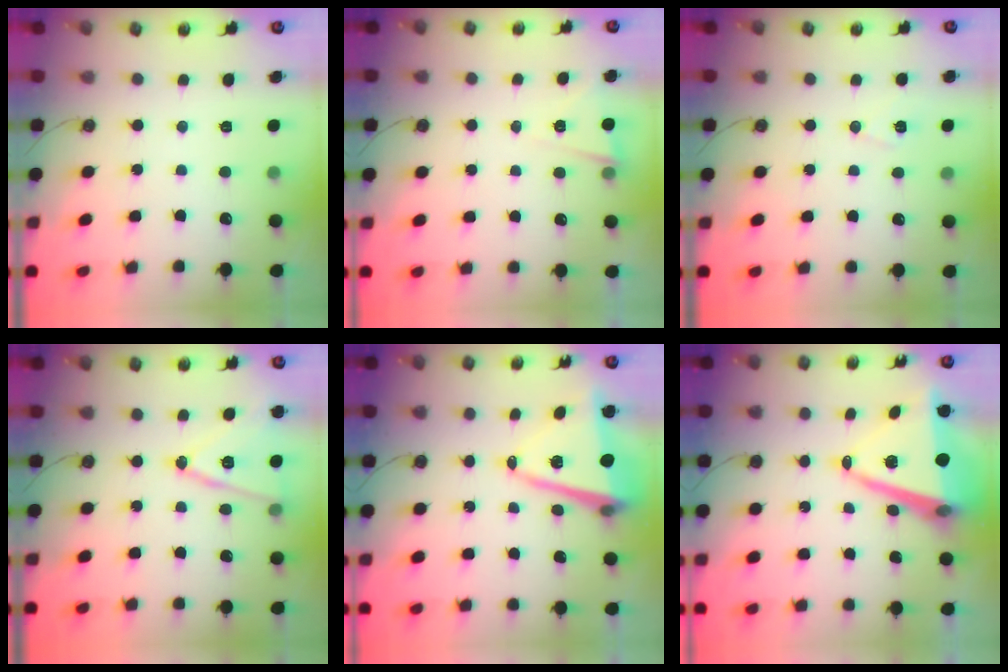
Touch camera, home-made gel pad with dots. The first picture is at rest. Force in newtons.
{"total": 2.8, "press": 2.4, "slide": 1.4}
{"total": 6.7, "press": 5.7, "slide": 3.6}
{"total": 14.0, "press": 13.6, "slide": 3.3}
{"total": 11.9, "press": 11.6, "slide": 2.7}
{"total": 15.5, "press": 15.0, "slide": 4.0}